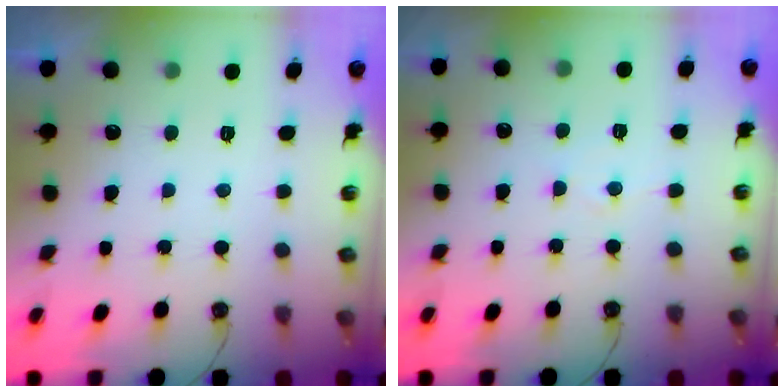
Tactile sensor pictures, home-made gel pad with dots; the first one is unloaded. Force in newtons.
{"total": 5.3, "press": 5.3, "slide": 0.5}